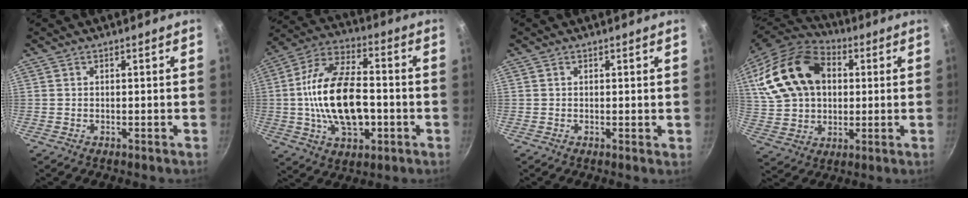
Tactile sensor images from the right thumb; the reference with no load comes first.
{"total": 19.8, "force": [-2.2, 10.9, 16.3], "torque": [-0.277, 0.031, -0.042]}
{"total": 0.8, "force": [0.3, 0.3, 0.7], "torque": [-0.009, 0.000, 0.003]}
{"total": 22.1, "force": [5.3, 15.8, 14.4], "torque": [-0.263, 0.018, 0.098]}